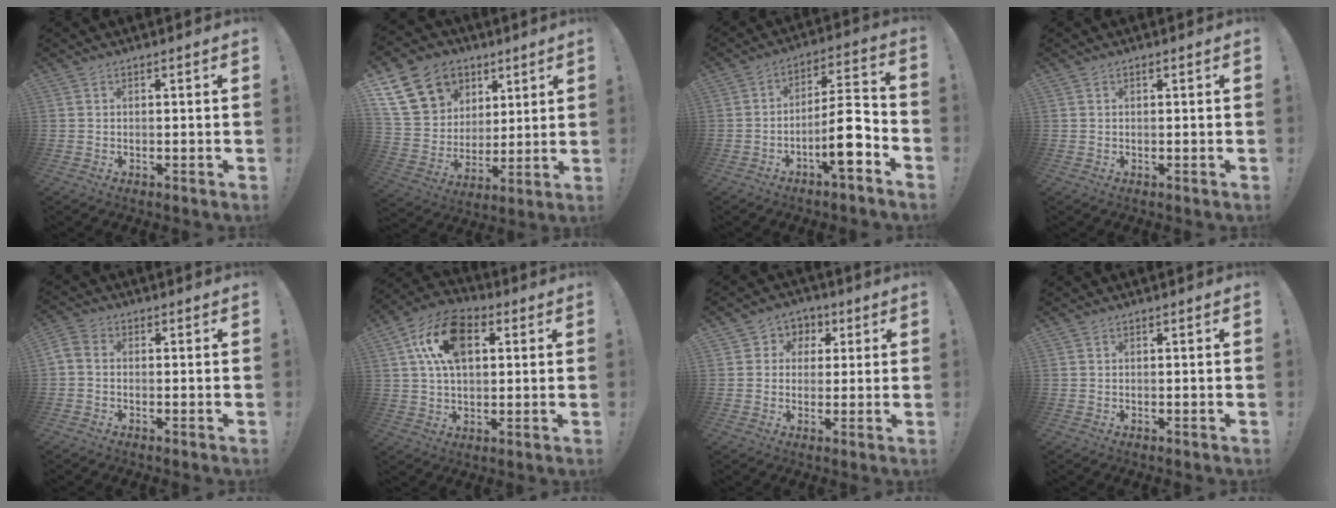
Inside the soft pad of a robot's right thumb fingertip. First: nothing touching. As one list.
[{"total": 19.3, "force": [9.1, 15.1, 7.9], "torque": [-0.131, -0.038, 0.203]}, {"total": 12.5, "force": [-5.7, 3.1, 10.7], "torque": [-0.178, 0.030, -0.096]}, {"total": 0.0}, {"total": 2.6, "force": [-0.9, 1.7, 1.7], "torque": [-0.036, 0.003, -0.016]}, {"total": 16.0, "force": [5.3, 9.7, 11.5], "torque": [-0.205, 0.004, 0.096]}, {"total": 5.3, "force": [-0.2, 5.2, 1.2], "torque": [-0.007, 0.004, -0.001]}, {"total": 0.0}]